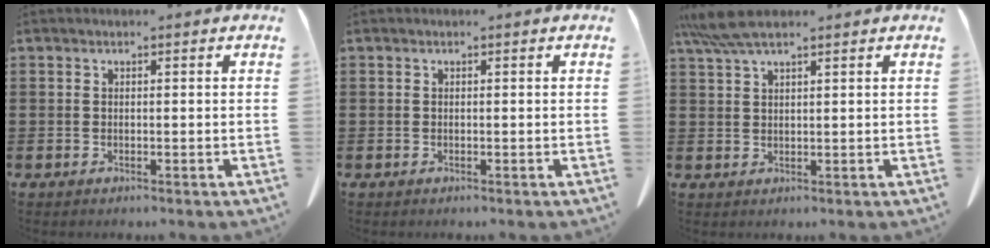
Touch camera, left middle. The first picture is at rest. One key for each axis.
{"total": 0.0}
{"total": 5.4, "fx": 4.0, "fy": 0.8, "fz": 3.5, "tx": -0.078, "ty": -0.002, "tz": 0.075}